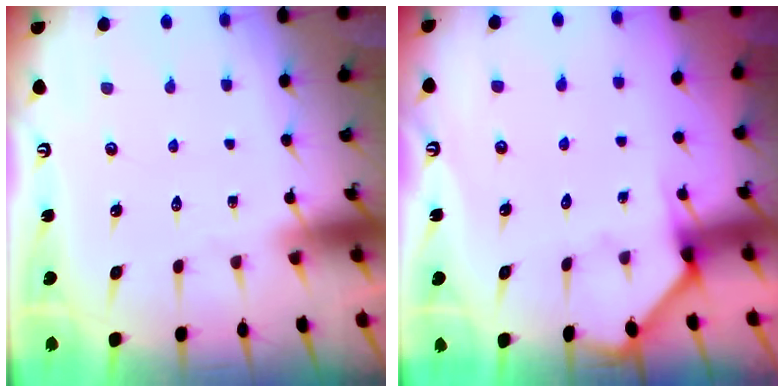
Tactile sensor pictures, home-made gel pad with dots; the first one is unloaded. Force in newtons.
{"total": 2.6, "press": 2.6, "slide": 0.2}